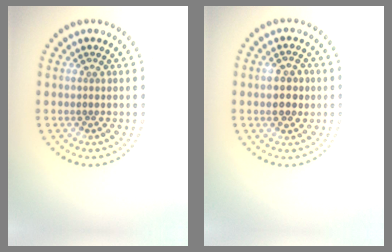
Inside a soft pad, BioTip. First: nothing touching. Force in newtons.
{"total": 2.8, "press": 2.8, "slide": 0.2}